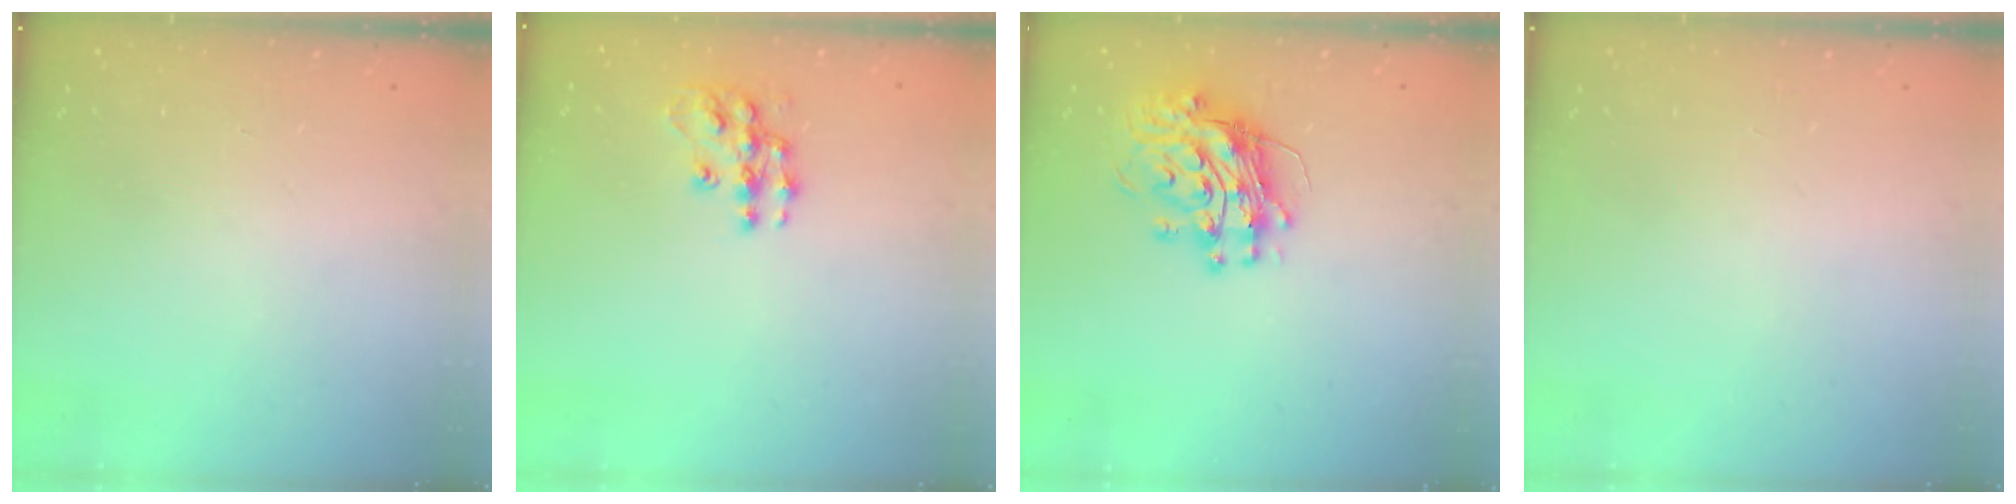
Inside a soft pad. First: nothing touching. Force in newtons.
{"total": 10.4, "press": 10.4, "slide": 0.5}
{"total": 13.1, "press": 13.1, "slide": 1.3}
{"total": 0.0}